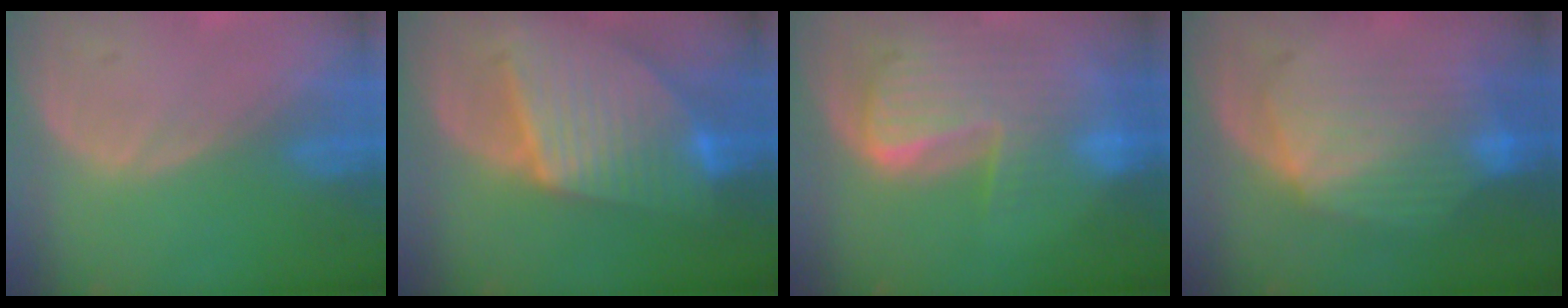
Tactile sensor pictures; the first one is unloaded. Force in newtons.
{"total": 10.1, "press": 10.1, "slide": 0.8}
{"total": 9.9, "press": 8.5, "slide": 5.1}
{"total": 8.7, "press": 8.1, "slide": 3.4}